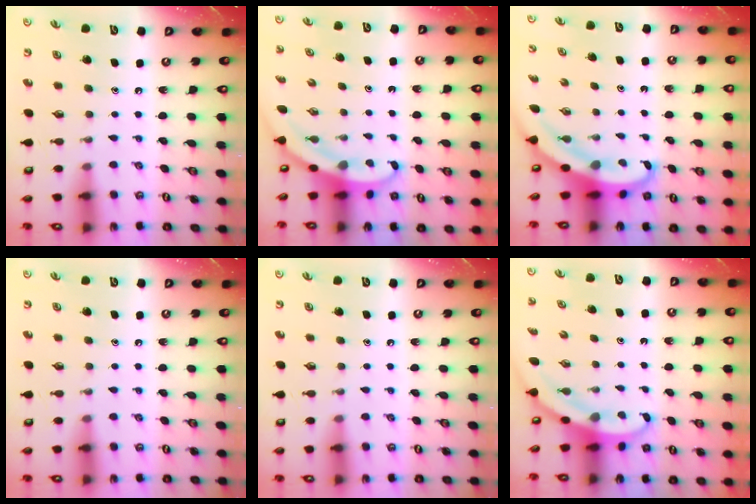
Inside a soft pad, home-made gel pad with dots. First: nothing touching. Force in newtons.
{"total": 3.3, "press": 3.3, "slide": 0.2}
{"total": 6.2, "press": 6.1, "slide": 0.6}
{"total": 0.0}
{"total": 0.0}
{"total": 3.3, "press": 3.3, "slide": 0.2}